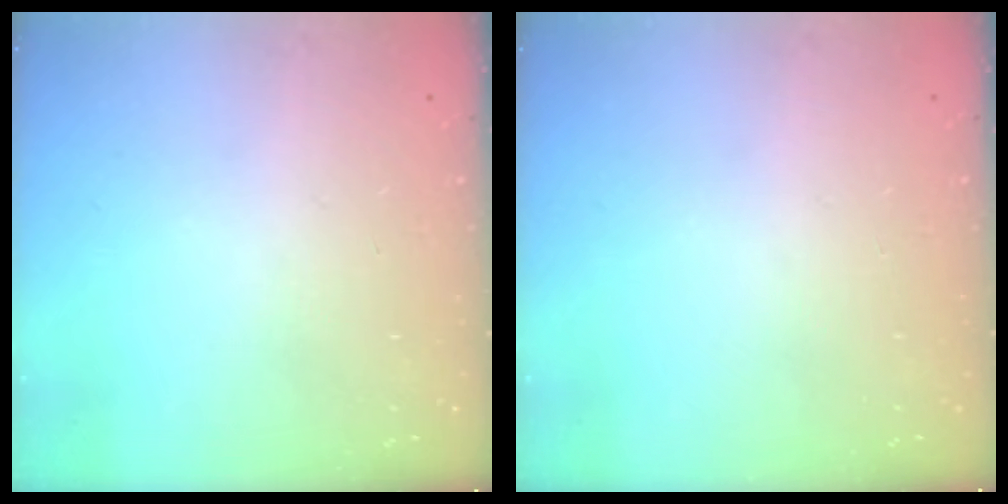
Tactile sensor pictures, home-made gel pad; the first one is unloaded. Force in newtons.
{"total": 0.0}